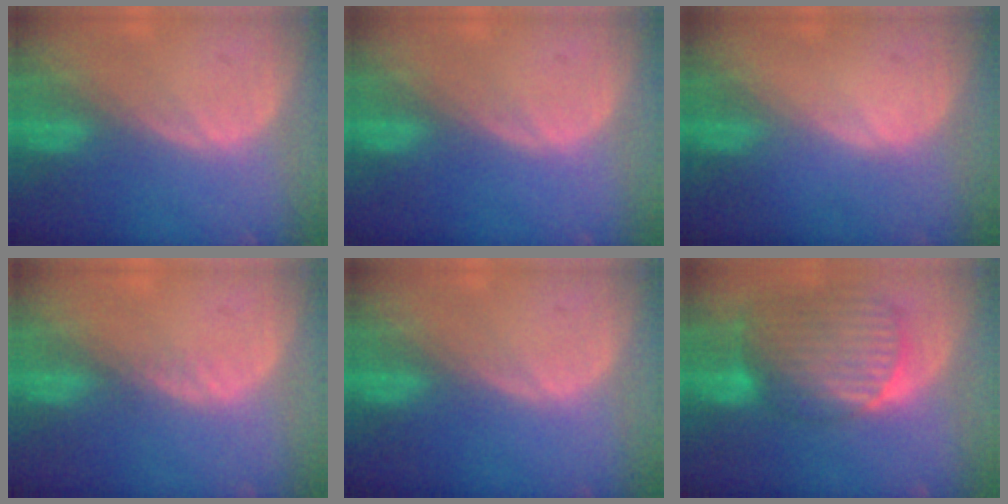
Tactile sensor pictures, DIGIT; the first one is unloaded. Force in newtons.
{"total": 0.0}
{"total": 0.0}
{"total": 1.2, "press": 0.9, "slide": 0.8}
{"total": 0.0}
{"total": 10.6, "press": 9.0, "slide": 5.6}